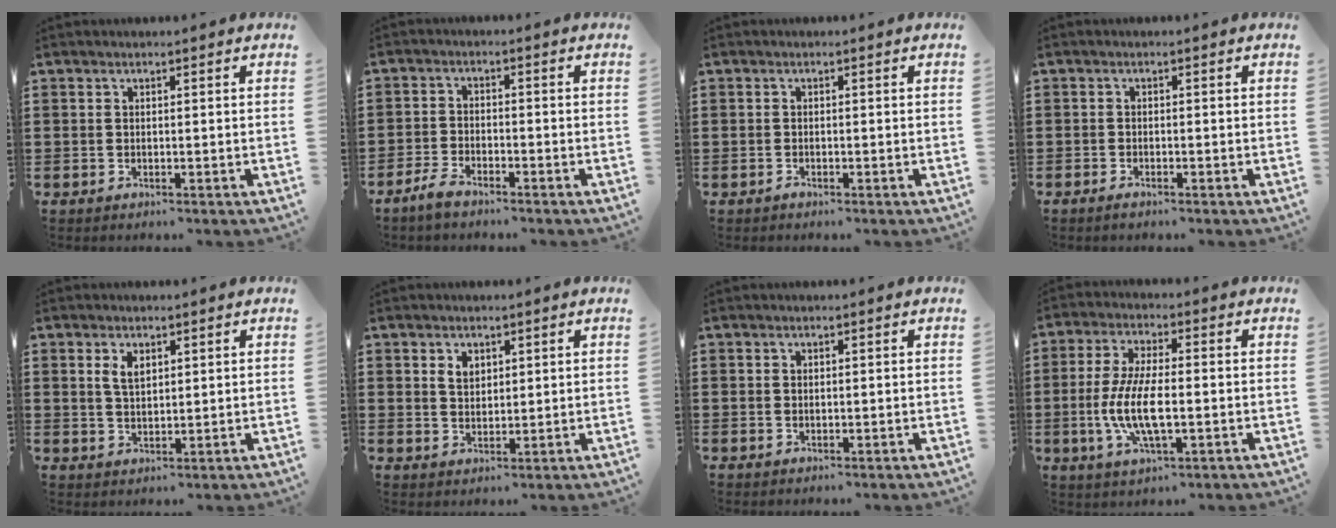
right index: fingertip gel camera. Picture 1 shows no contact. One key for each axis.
{"total": 2.8, "fx": -2.5, "fy": 0.7, "fz": 0.9, "tx": -0.034, "ty": 0.004, "tz": -0.056}
{"total": 0.6, "fx": -0.5, "fy": 0.2, "fz": 0.1, "tx": -0.002, "ty": 0.000, "tz": -0.011}
{"total": 0.9, "fx": -0.8, "fy": 0.2, "fz": 0.3, "tx": -0.009, "ty": -0.003, "tz": -0.015}
{"total": 2.9, "fx": 1.4, "fy": 1.5, "fz": 2.0, "tx": -0.044, "ty": 0.006, "tz": 0.024}
{"total": 2.5, "fx": 1.3, "fy": 1.8, "fz": 1.3, "tx": -0.031, "ty": 0.007, "tz": 0.023}
{"total": 0.5, "fx": 0.2, "fy": 0.4, "fz": 0.2, "tx": -0.005, "ty": 0.002, "tz": 0.004}
{"total": 9.0, "fx": -1.9, "fy": 3.1, "fz": 8.2, "tx": -0.180, "ty": -0.011, "tz": -0.039}